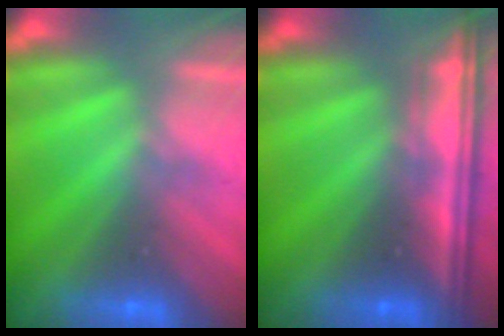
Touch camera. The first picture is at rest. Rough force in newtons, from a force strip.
{"total": 6.5}